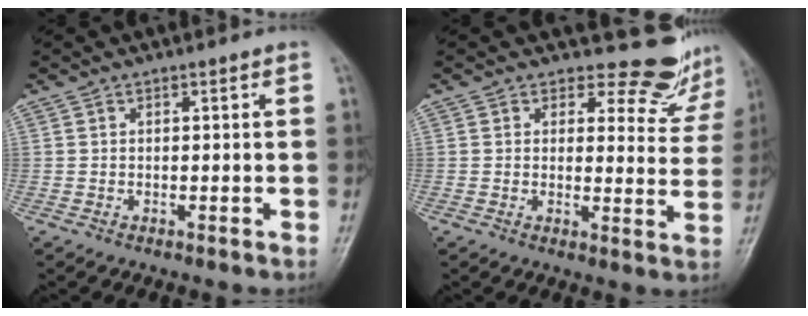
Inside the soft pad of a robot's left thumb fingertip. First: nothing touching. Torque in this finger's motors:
{"motor_torque": [-0.33, 0.14, -0.26, -0.33, -0.02]}